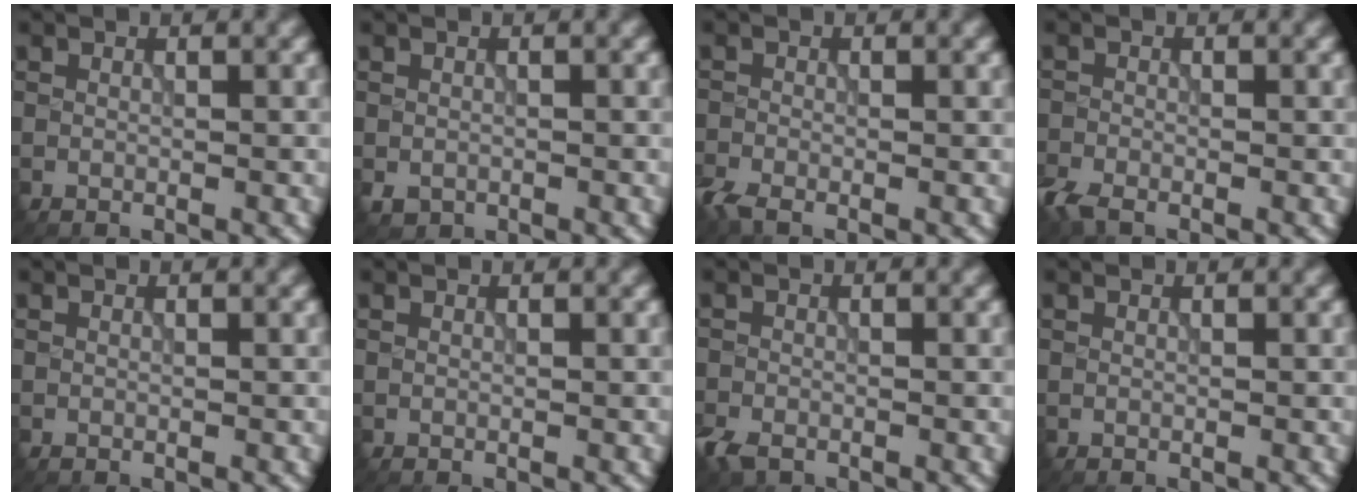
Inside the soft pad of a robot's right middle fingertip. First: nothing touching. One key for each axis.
{"total": 1.0, "fx": -0.4, "fy": 0.8, "fz": 0.4, "tx": -0.006, "ty": -0.007, "tz": -0.008}
{"total": 2.2, "fx": -1.8, "fy": 0.7, "fz": 1.1, "tx": -0.027, "ty": -0.010, "tz": -0.047}
{"total": 2.6, "fx": -2.1, "fy": 0.9, "fz": 1.2, "tx": -0.029, "ty": -0.010, "tz": -0.053}
{"total": 0.0}
{"total": 0.0}
{"total": 2.4, "fx": -1.8, "fy": 1.2, "fz": 1.0, "tx": -0.026, "ty": -0.008, "tz": -0.044}
{"total": 0.0}